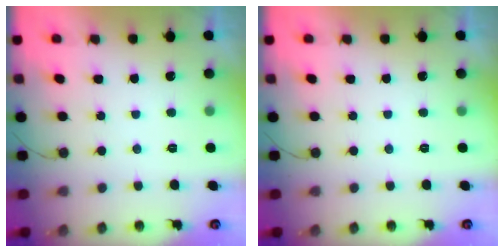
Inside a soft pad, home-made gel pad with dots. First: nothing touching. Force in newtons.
{"total": 0.0}